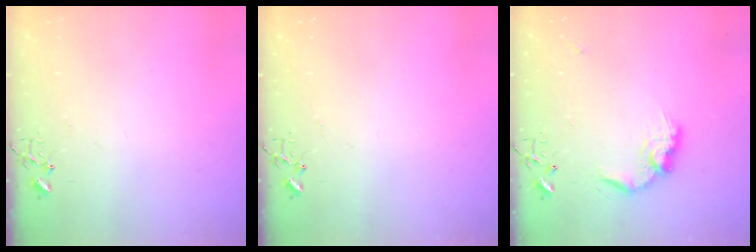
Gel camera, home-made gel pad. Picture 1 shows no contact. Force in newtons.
{"total": 0.0}
{"total": 12.5, "press": 12.5, "slide": 0.7}